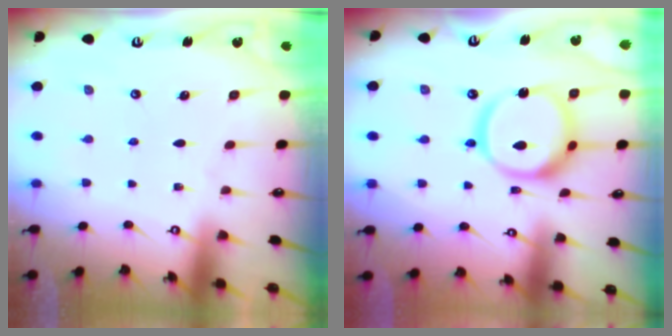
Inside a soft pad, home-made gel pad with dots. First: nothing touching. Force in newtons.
{"total": 15.7, "press": 15.6, "slide": 1.9}